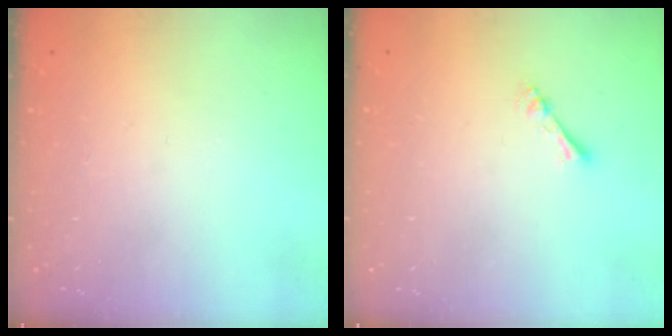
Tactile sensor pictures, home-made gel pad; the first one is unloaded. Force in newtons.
{"total": 1.7, "press": 1.7, "slide": 0.2}